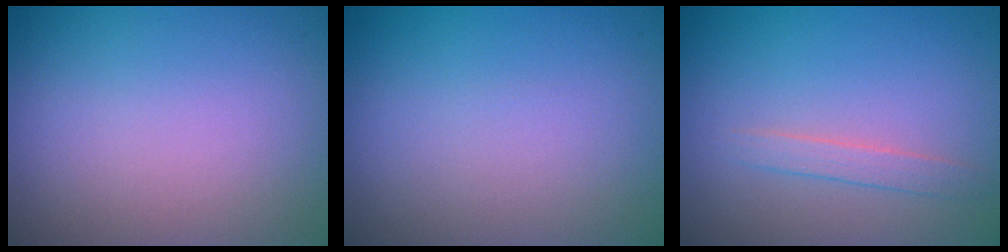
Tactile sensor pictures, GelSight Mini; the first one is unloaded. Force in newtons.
{"total": 0.0}
{"total": 1.3, "press": 1.3, "slide": 0.1}